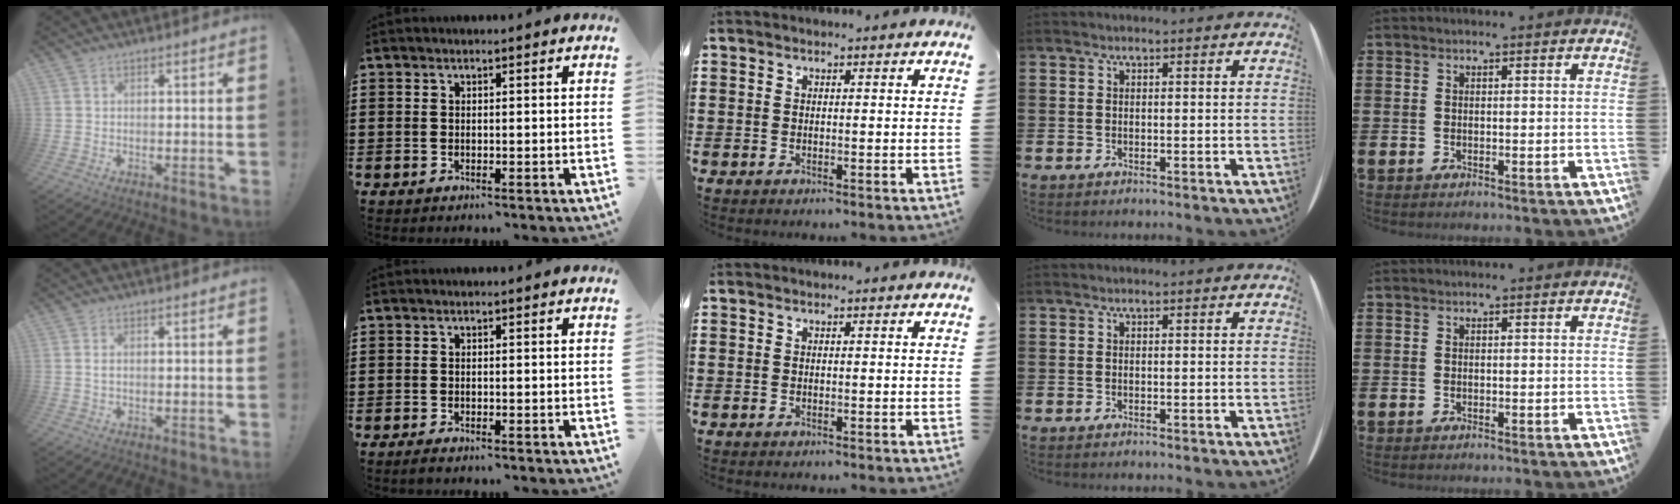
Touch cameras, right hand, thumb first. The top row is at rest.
{"thumb": {"total": 1.1, "force": [0.2, 0.4, 1.0], "torque": [-0.021, 0.003, 0.003]}, "index": {"total": 0.7, "force": [-0.6, 0.1, 0.2], "torque": [-0.006, -0.005, -0.012]}}